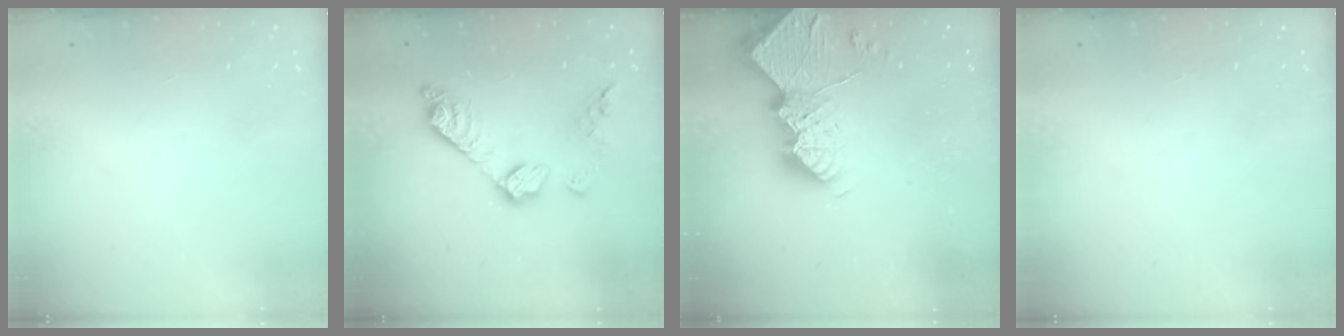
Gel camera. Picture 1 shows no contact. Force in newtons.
{"total": 11.8, "press": 11.8, "slide": 0.3}
{"total": 16.5, "press": 16.4, "slide": 1.4}
{"total": 0.0}